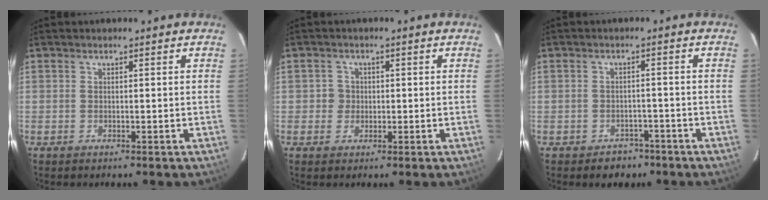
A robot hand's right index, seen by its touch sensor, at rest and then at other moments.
{"total": 2.1, "force": [-0.1, 2.1, 0.4], "torque": [-0.002, 0.005, -0.003]}
{"total": 3.4, "force": [-2.3, 2.4, 0.7], "torque": [-0.009, 0.011, -0.027]}